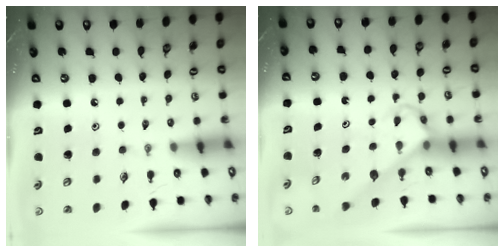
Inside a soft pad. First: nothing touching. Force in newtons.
{"total": 3.7, "press": 3.7, "slide": 0.1}